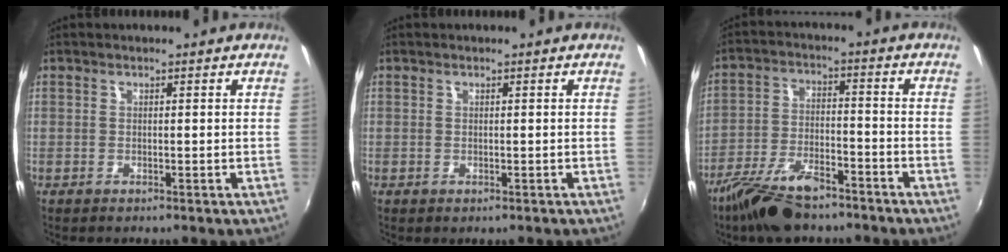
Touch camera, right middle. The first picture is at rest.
{"total": 0.0}
{"total": 11.4, "force": [-8.7, 4.1, 6.1], "torque": [-0.134, -0.011, -0.158]}